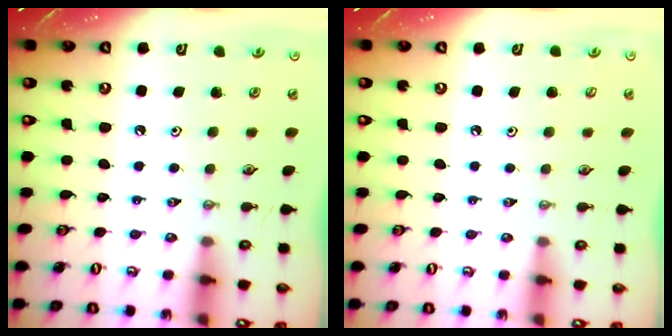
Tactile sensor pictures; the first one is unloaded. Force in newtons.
{"total": 1.0, "press": 0.2, "slide": 1.0}